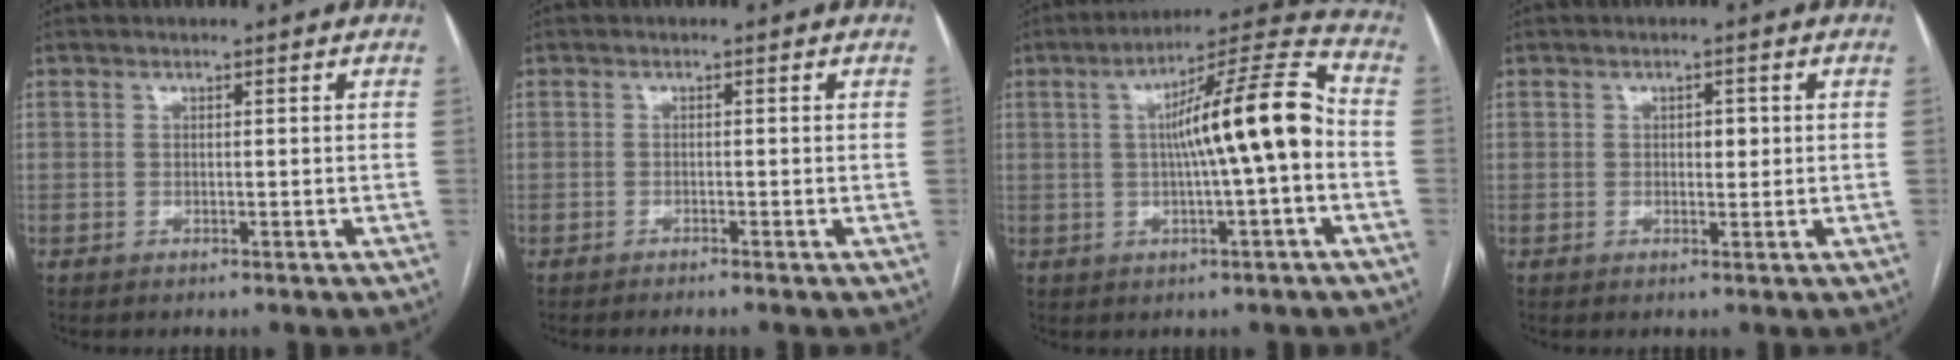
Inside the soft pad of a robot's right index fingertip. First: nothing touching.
{"total": 1.2, "force": [-1.0, -0.4, 0.5], "torque": [-0.008, 0.003, -0.018]}
{"total": 13.7, "force": [-0.2, 0.6, 13.7], "torque": [-0.212, 0.027, -0.008]}
{"total": 1.7, "force": [0.3, 1.0, 1.4], "torque": [-0.017, 0.002, 0.003]}